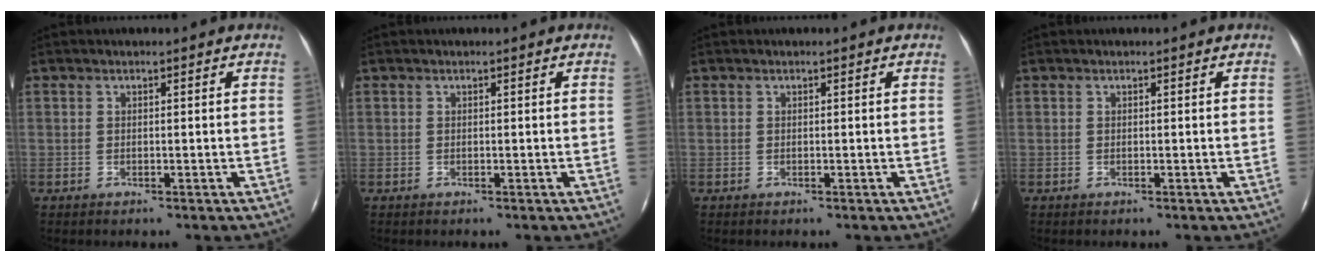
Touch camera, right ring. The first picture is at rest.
{"total": 0.0}
{"total": 0.0}
{"total": 0.0}